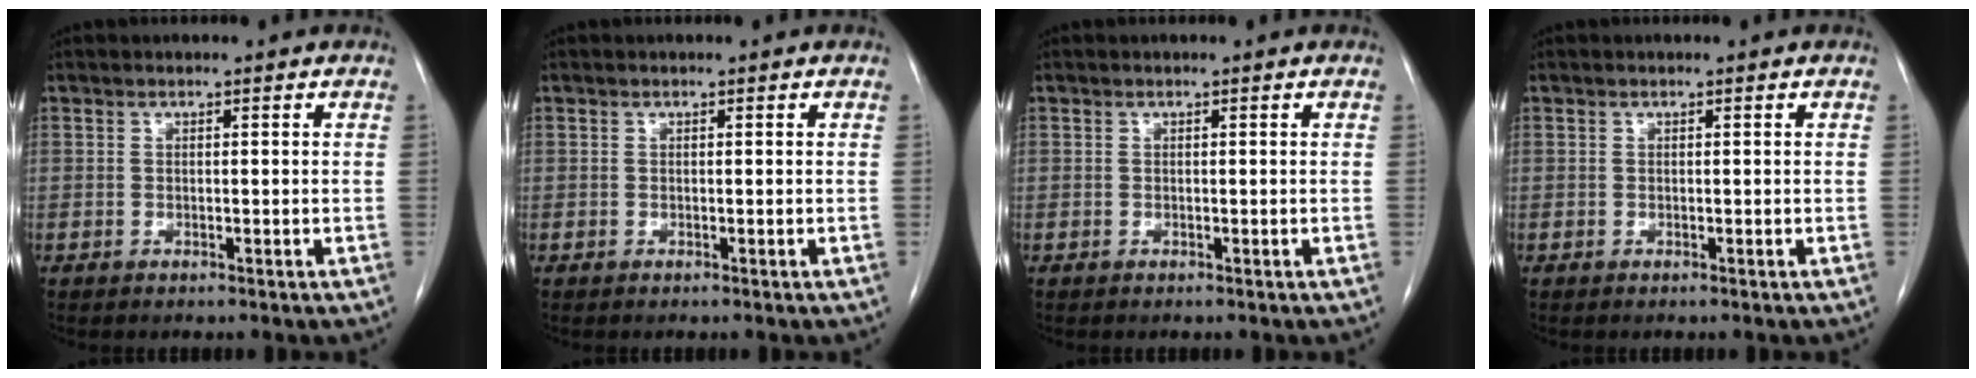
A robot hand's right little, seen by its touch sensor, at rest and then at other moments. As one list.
[{"total": 0.0}, {"total": 0.0}, {"total": 0.0}]